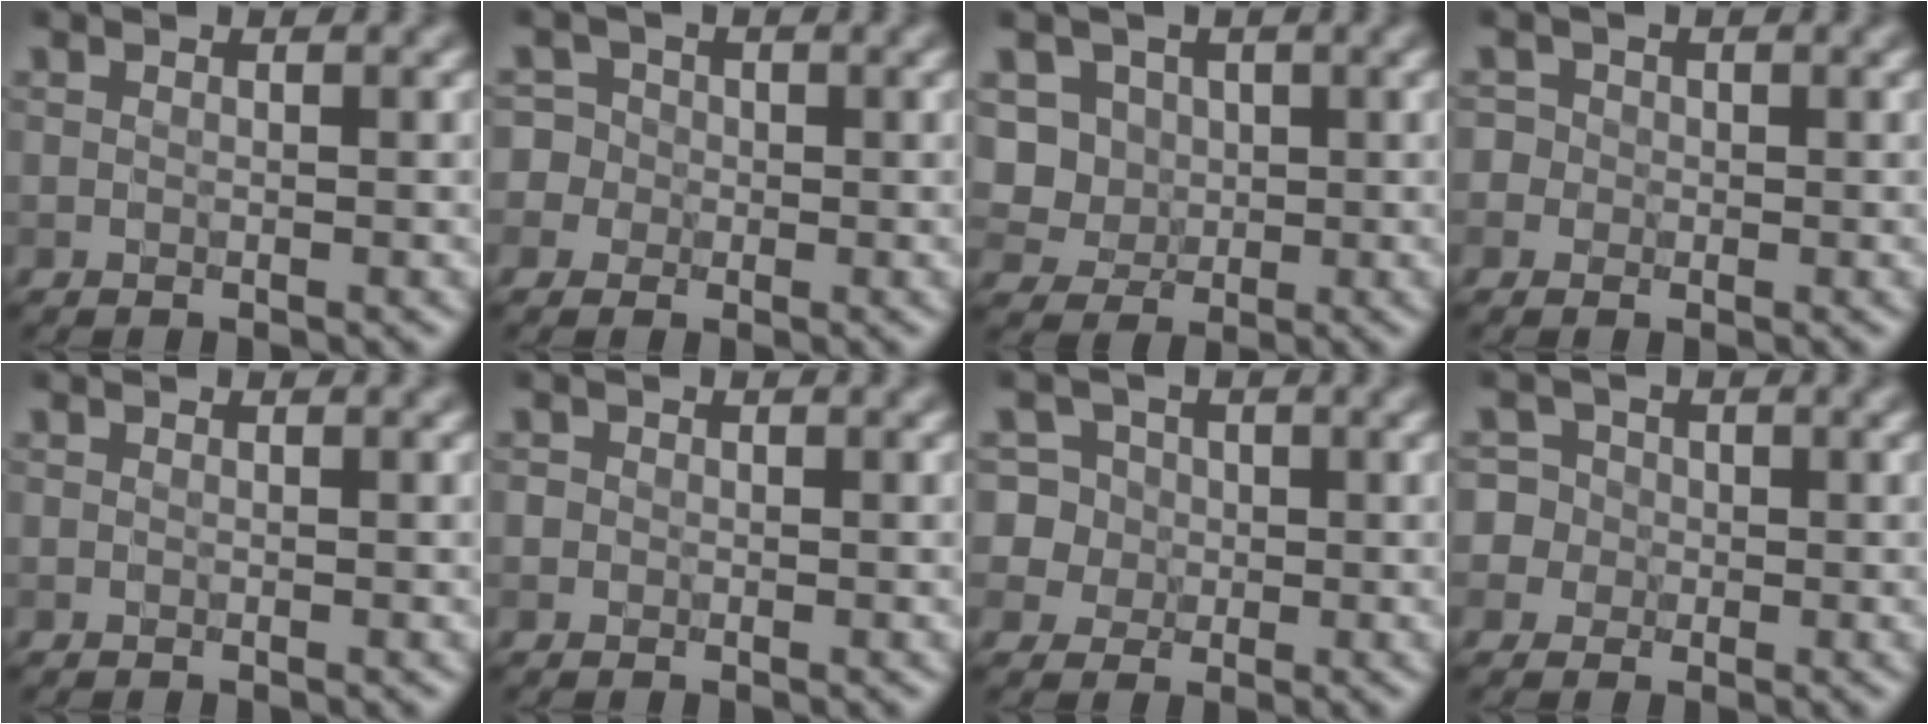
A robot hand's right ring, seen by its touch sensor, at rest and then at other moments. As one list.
[{"total": 4.5, "force": [-0.3, 4.4, 1.2], "torque": [-0.003, 0.030, -0.031]}, {"total": 5.3, "force": [0.9, 4.8, 2.0], "torque": [-0.028, 0.017, 0.011]}, {"total": 2.3, "force": [0.2, 2.2, 0.6], "torque": [0.010, 0.016, -0.012]}, {"total": 0.0}, {"total": 0.8, "force": [0.0, 0.8, 0.1], "torque": [0.004, -0.005, -0.003]}, {"total": 7.2, "force": [1.8, 6.6, 2.2], "torque": [-0.042, 0.041, 0.008]}, {"total": 5.4, "force": [0.2, 5.2, 1.5], "torque": [-0.023, 0.036, -0.021]}]